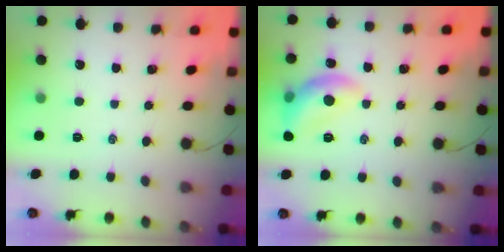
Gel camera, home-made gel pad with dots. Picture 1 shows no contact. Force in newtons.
{"total": 12.5, "press": 12.4, "slide": 1.1}